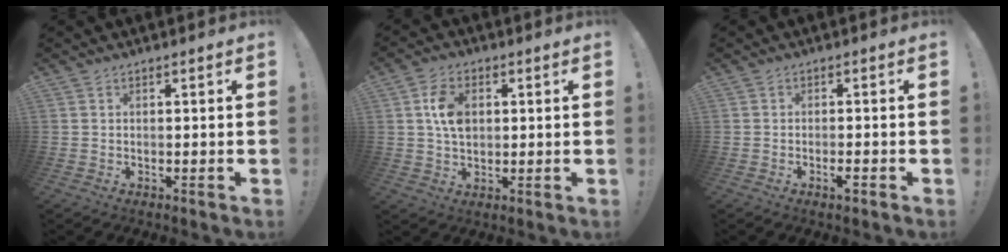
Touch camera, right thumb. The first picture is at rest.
{"total": 8.1, "force": [1.5, 5.6, 5.7], "torque": [-0.098, 0.006, 0.030]}
{"total": 2.4, "force": [-1.3, 0.2, 2.0], "torque": [-0.030, 0.004, -0.023]}